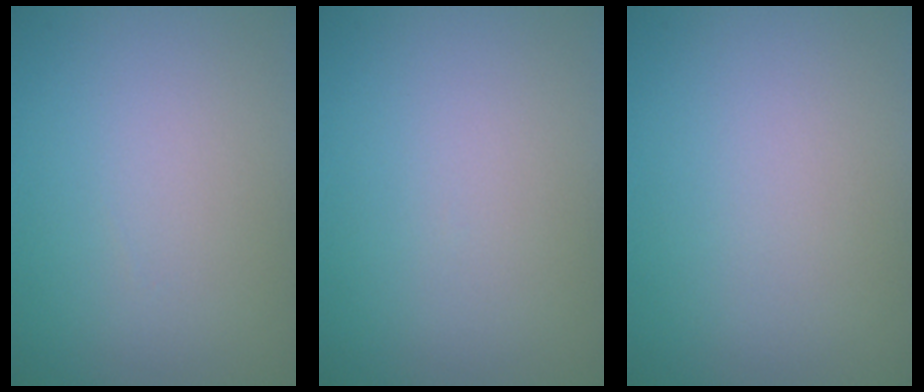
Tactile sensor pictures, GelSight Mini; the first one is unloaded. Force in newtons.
{"total": 0.0}
{"total": 0.0}